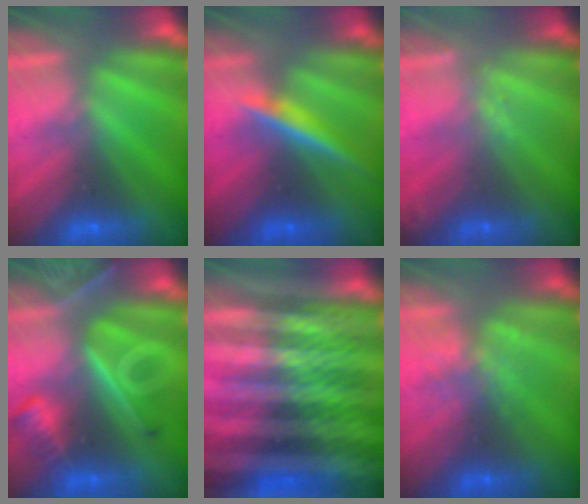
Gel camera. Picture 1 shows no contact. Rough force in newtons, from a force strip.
{"total": 3.8}
{"total": 1.7}
{"total": 7.1}
{"total": 6.3}
{"total": 4.5}